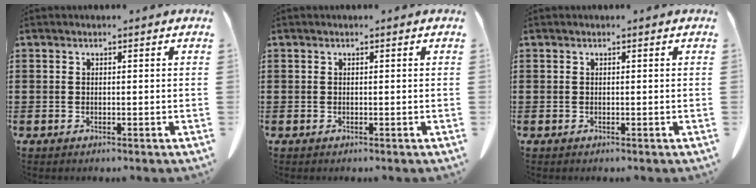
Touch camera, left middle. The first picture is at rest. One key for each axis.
{"total": 0.0}
{"total": 0.0}